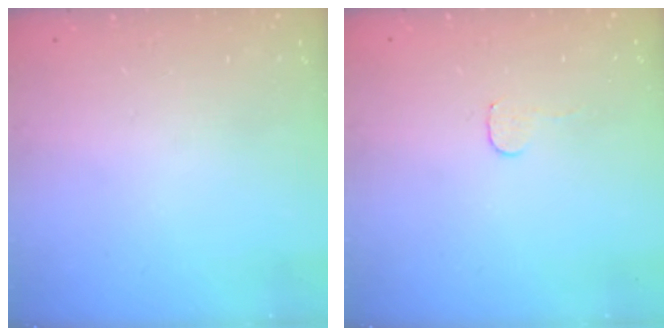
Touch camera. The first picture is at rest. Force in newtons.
{"total": 3.2, "press": 3.1, "slide": 0.3}